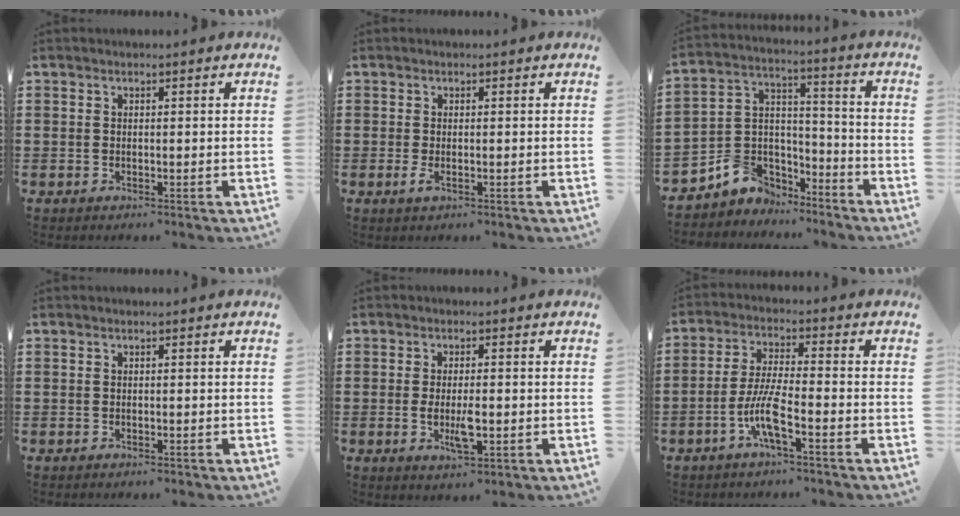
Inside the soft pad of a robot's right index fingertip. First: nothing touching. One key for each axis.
{"total": 1.4, "fx": -0.3, "fy": 0.4, "fz": 1.3, "tx": -0.039, "ty": -0.010, "tz": -0.010}
{"total": 5.6, "fx": -3.9, "fy": 4.0, "fz": 0.1, "tx": -0.025, "ty": 0.008, "tz": -0.080}
{"total": 0.0}
{"total": 4.5, "fx": -0.9, "fy": 1.4, "fz": 4.1, "tx": -0.085, "ty": -0.004, "tz": -0.019}
{"total": 7.0, "fx": -3.3, "fy": 1.0, "fz": 6.1, "tx": -0.142, "ty": -0.014, "tz": -0.069}